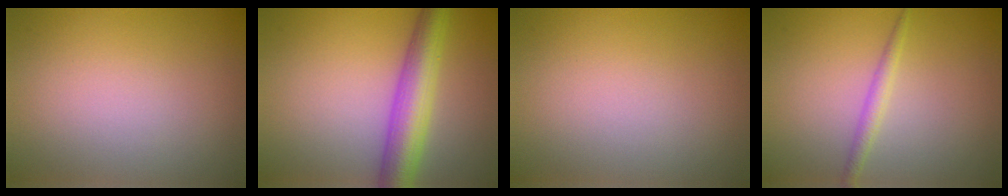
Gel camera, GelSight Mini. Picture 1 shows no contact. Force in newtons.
{"total": 6.0, "press": 6.0, "slide": 0.1}
{"total": 0.0}
{"total": 1.4, "press": 1.4, "slide": 0.1}